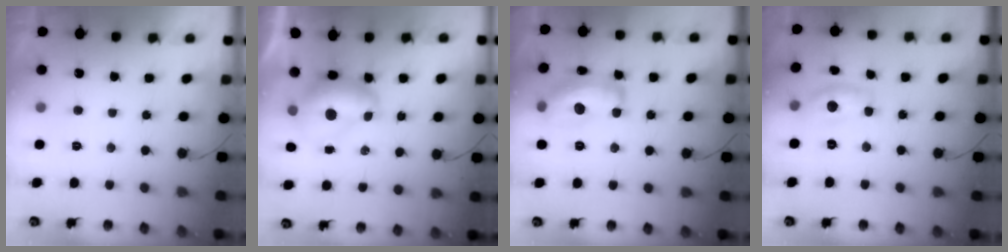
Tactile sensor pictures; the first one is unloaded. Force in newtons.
{"total": 8.6, "press": 8.5, "slide": 0.9}
{"total": 16.0, "press": 16.0, "slide": 0.8}
{"total": 10.1, "press": 10.1, "slide": 0.6}